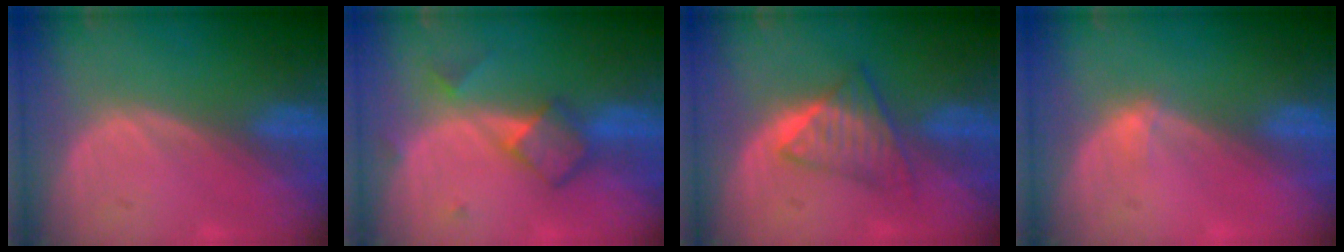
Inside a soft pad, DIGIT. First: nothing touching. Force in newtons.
{"total": 5.0, "press": 5.0, "slide": 0.3}
{"total": 6.0, "press": 5.2, "slide": 3.1}
{"total": 1.1, "press": 0.8, "slide": 0.7}